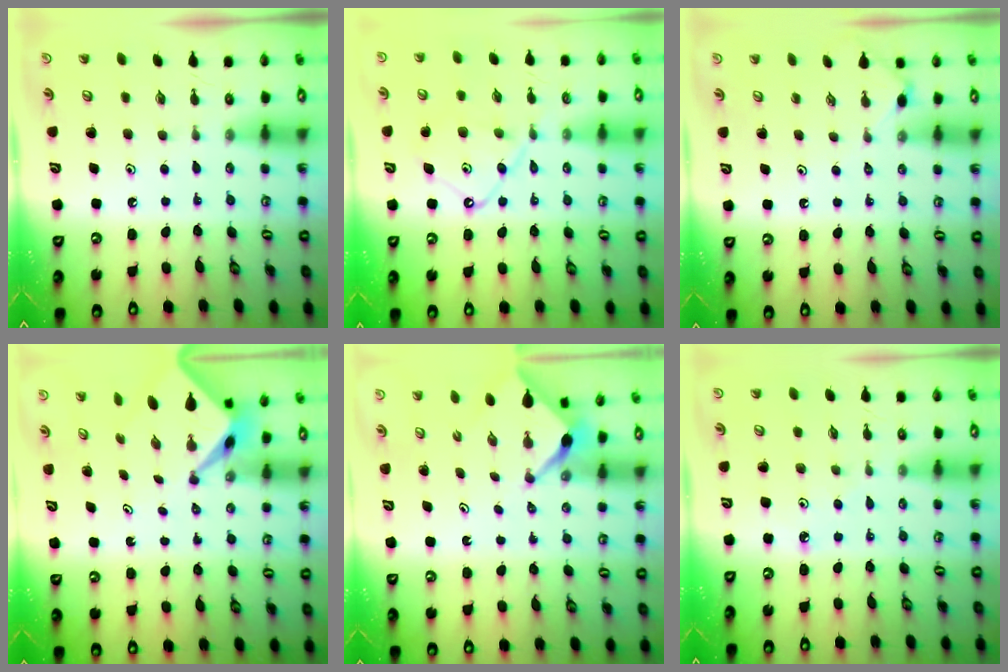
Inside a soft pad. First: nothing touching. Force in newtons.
{"total": 11.3, "press": 11.3, "slide": 1.1}
{"total": 3.5, "press": 3.5, "slide": 0.5}
{"total": 2.7, "press": 2.7, "slide": 0.2}
{"total": 2.4, "press": 2.4, "slide": 0.2}
{"total": 3.9, "press": 3.9, "slide": 0.5}